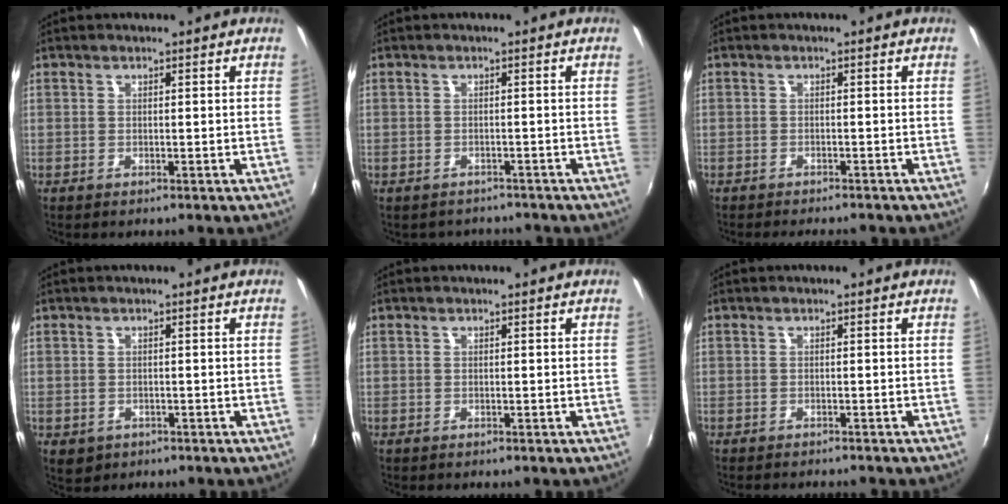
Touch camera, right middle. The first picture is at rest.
{"total": 3.5, "force": [-3.2, 1.4, 0.4], "torque": [-0.014, -0.009, -0.041]}
{"total": 4.0, "force": [-3.6, 0.8, 1.5], "torque": [-0.041, -0.009, -0.054]}
{"total": 2.9, "force": [-1.0, 2.4, 1.3], "torque": [-0.029, -0.006, -0.009]}
{"total": 0.0}
{"total": 3.1, "force": [-2.9, 0.3, 1.1], "torque": [-0.027, -0.013, -0.046]}